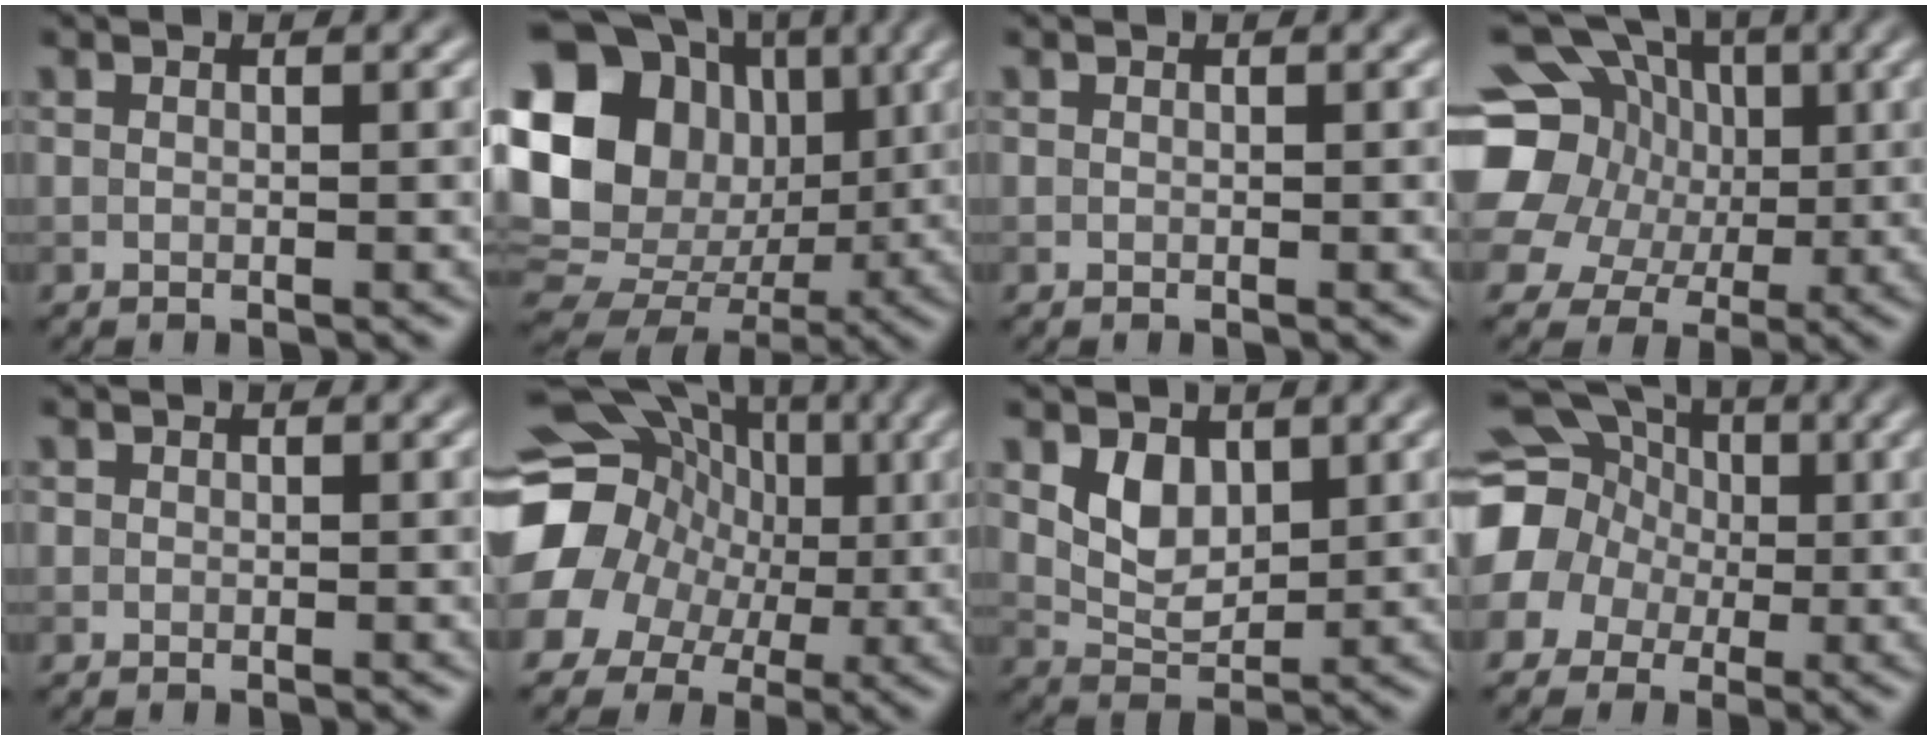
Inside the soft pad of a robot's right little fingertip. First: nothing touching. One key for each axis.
{"total": 20.7, "fx": 3.8, "fy": 18.0, "fz": 9.5, "tx": -0.217, "ty": 0.037, "tz": 0.054}
{"total": 1.7, "fx": -0.8, "fy": -1.3, "fz": -0.7, "tx": 0.015, "ty": -0.006, "tz": -0.010}
{"total": 13.4, "fx": 0.3, "fy": 12.1, "fz": 5.6, "tx": -0.149, "ty": 0.010, "tz": -0.015}
{"total": 4.1, "fx": -2.0, "fy": -3.1, "fz": -1.8, "tx": 0.043, "ty": -0.017, "tz": -0.024}
{"total": 15.4, "fx": 0.9, "fy": 13.6, "fz": 7.1, "tx": -0.152, "ty": 0.026, "tz": -0.012}
{"total": 3.3, "fx": 1.5, "fy": 2.1, "fz": 2.1, "tx": -0.042, "ty": -0.009, "tz": 0.033}
{"total": 15.9, "fx": 0.6, "fy": 14.8, "fz": 5.6, "tx": -0.149, "ty": 0.008, "tz": -0.030}